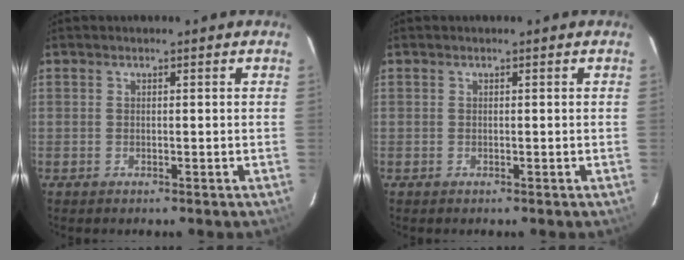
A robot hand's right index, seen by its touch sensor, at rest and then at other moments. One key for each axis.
{"total": 0.0}